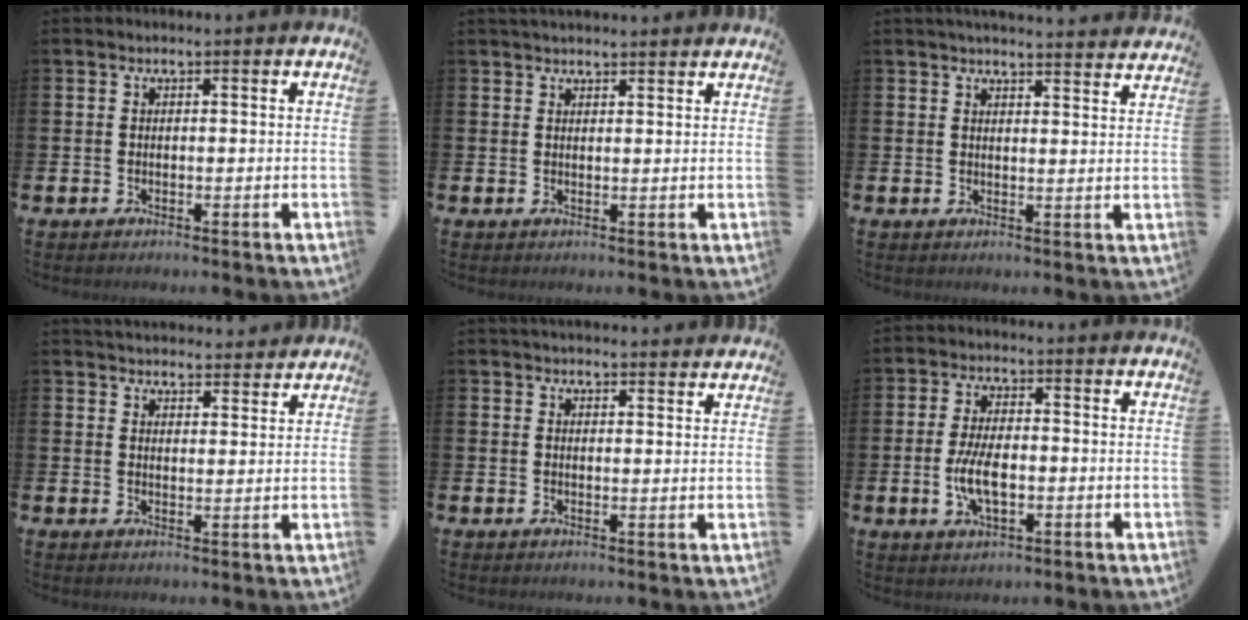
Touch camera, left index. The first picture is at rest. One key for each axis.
{"total": 2.2, "fx": 2.1, "fy": 0.3, "fz": 0.3, "tx": -0.002, "ty": -0.007, "tz": 0.037}
{"total": 3.7, "fx": 3.7, "fy": -0.1, "fz": 0.3, "tx": -0.004, "ty": -0.025, "tz": 0.065}
{"total": 4.1, "fx": 4.0, "fy": 0.7, "fz": 0.0, "tx": 0.000, "ty": -0.026, "tz": 0.072}
{"total": 2.9, "fx": 2.9, "fy": 0.4, "fz": 0.2, "tx": -0.001, "ty": -0.016, "tz": 0.051}
{"total": 5.6, "fx": -0.9, "fy": 2.5, "fz": 4.9, "tx": -0.096, "ty": -0.001, "tz": -0.019}